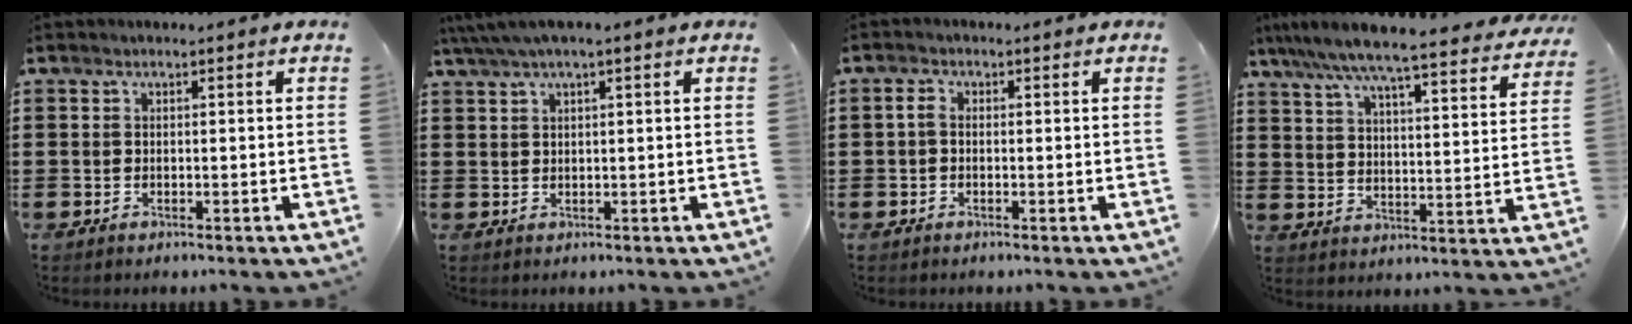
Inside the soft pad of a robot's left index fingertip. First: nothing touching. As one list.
[{"total": 2.3, "force": [1.0, 0.2, 2.0], "torque": [-0.037, 0.002, 0.018]}, {"total": 1.3, "force": [-0.4, 0.7, 1.1], "torque": [-0.022, 0.001, -0.007]}, {"total": 7.0, "force": [6.3, -0.4, 3.1], "torque": [-0.087, -0.045, 0.103]}]